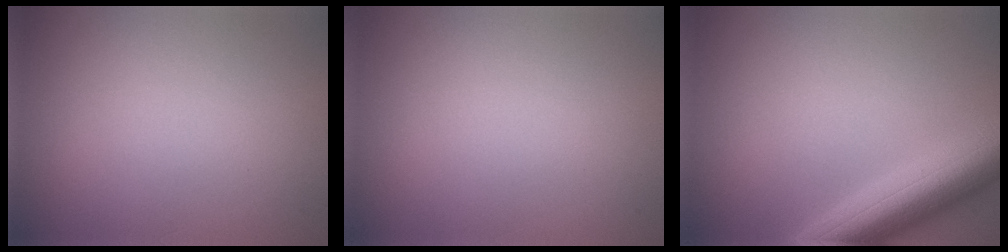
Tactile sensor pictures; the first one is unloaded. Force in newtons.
{"total": 0.0}
{"total": 7.7, "press": 7.7, "slide": 0.4}